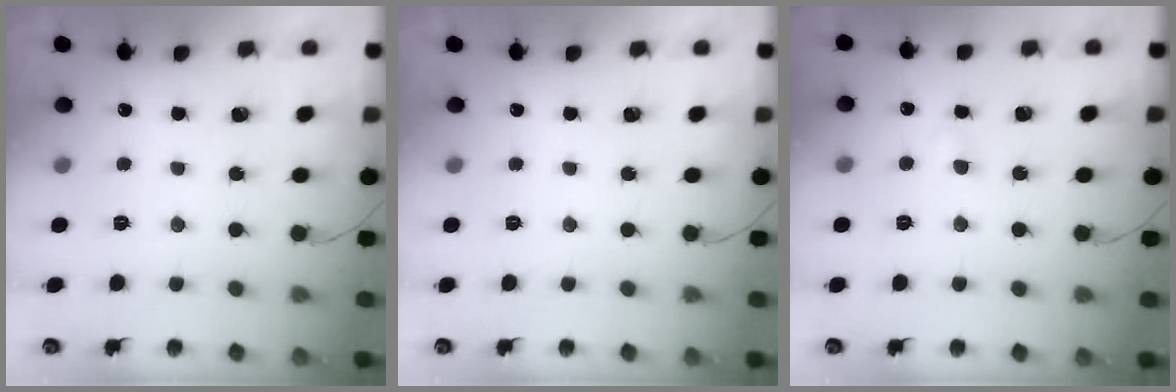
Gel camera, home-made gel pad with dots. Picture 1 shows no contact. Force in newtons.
{"total": 0.0}
{"total": 2.6, "press": 2.4, "slide": 0.9}